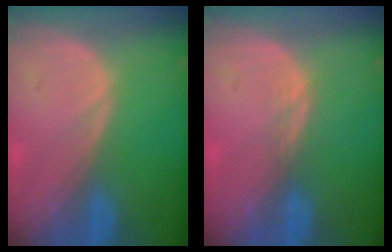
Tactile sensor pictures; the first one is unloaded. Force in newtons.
{"total": 1.4, "press": 1.1, "slide": 0.9}